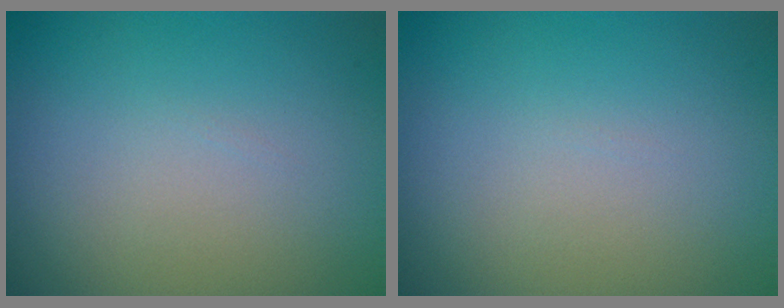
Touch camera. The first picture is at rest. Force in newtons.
{"total": 0.0}